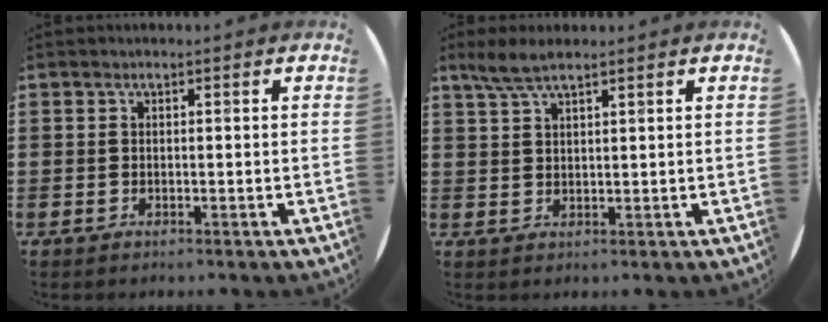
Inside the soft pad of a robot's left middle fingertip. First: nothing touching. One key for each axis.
{"total": 3.8, "fx": 2.9, "fy": 0.8, "fz": 2.3, "tx": -0.050, "ty": 0.005, "tz": 0.053}